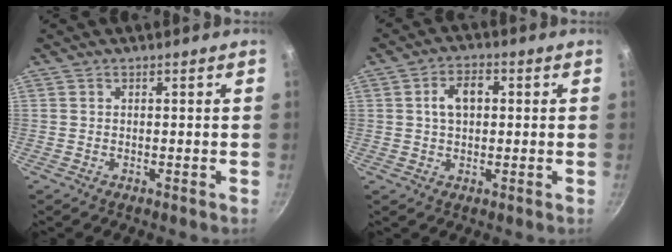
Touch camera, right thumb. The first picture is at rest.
{"total": 5.8, "force": [0.9, 3.8, 4.3], "torque": [-0.056, 0.012, 0.010]}